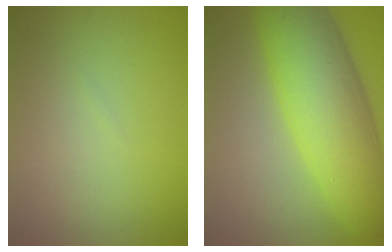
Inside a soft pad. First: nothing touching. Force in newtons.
{"total": 10.8, "press": 10.8, "slide": 0.1}